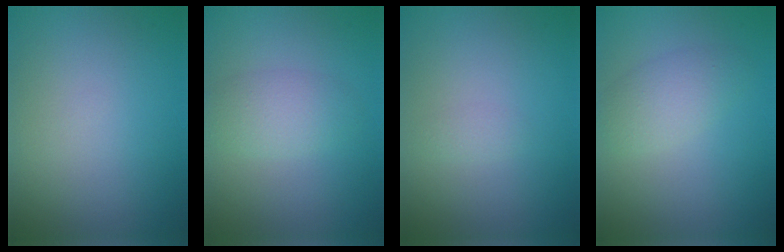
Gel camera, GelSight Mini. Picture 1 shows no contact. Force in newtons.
{"total": 2.7, "press": 2.7, "slide": 0.1}
{"total": 0.7, "press": 0.7, "slide": 0.0}
{"total": 2.6, "press": 2.6, "slide": 0.1}